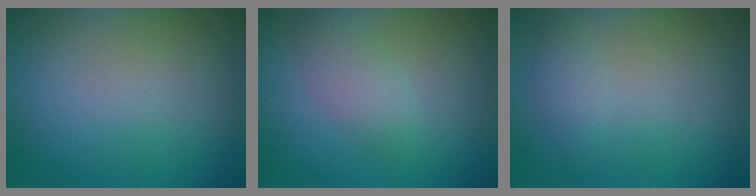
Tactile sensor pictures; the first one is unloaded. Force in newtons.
{"total": 2.3, "press": 2.3, "slide": 0.1}
{"total": 1.1, "press": 1.1, "slide": 0.1}